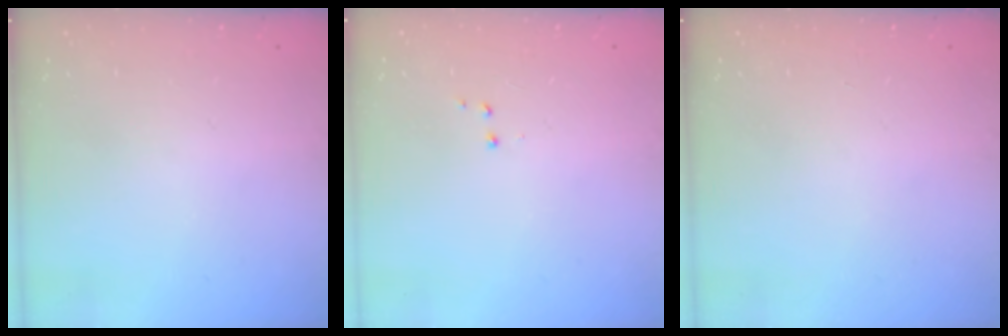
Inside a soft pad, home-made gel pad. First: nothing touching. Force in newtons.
{"total": 2.8, "press": 2.7, "slide": 0.5}
{"total": 0.0}